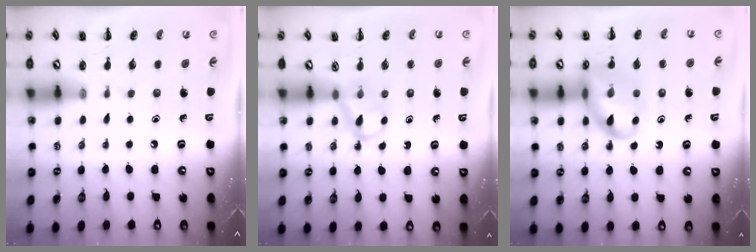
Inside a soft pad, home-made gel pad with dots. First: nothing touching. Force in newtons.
{"total": 3.7, "press": 3.5, "slide": 1.2}
{"total": 13.1, "press": 12.9, "slide": 2.3}